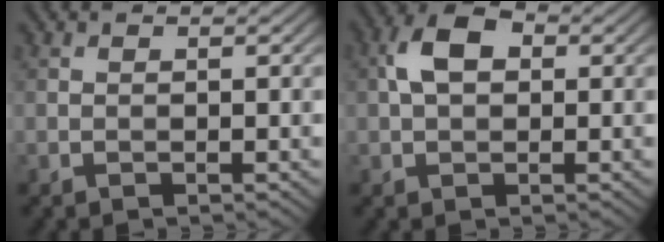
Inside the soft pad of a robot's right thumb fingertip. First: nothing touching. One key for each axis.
{"total": 5.2, "fx": 0.8, "fy": 3.3, "fz": 3.9, "tx": -0.081, "ty": 0.012, "tz": 0.006}